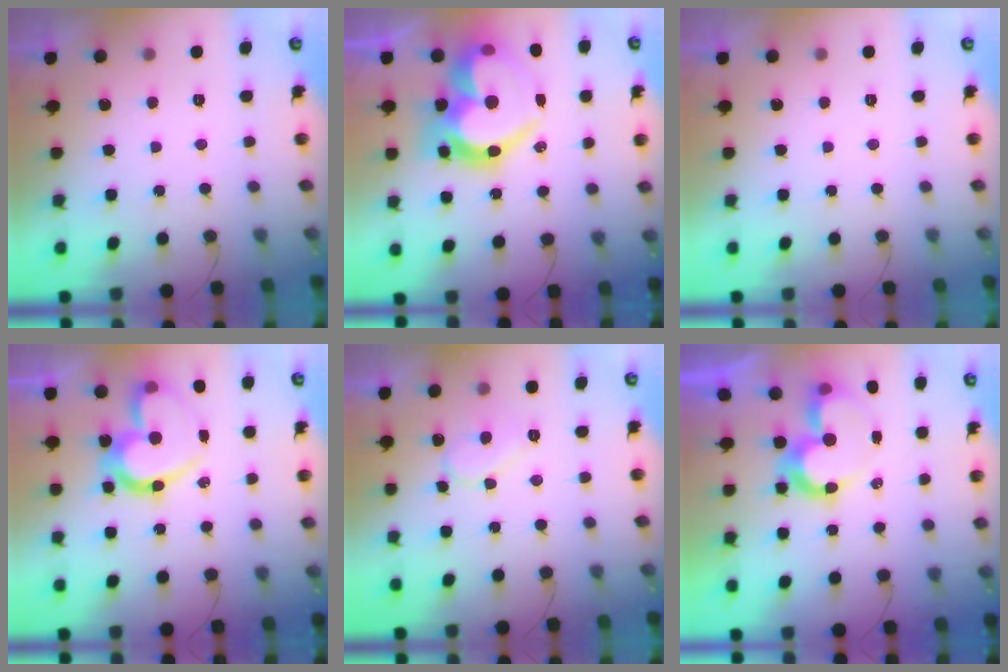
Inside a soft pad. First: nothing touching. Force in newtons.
{"total": 27.0, "press": 26.9, "slide": 2.6}
{"total": 0.0}
{"total": 18.5, "press": 18.4, "slide": 1.6}
{"total": 9.1, "press": 9.0, "slide": 0.8}
{"total": 9.8, "press": 9.3, "slide": 3.2}